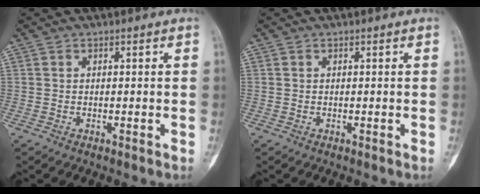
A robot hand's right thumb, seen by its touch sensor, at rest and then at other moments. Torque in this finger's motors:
{"motor_torque": [-0.52, -0.24, 0.07, 0.14, 0.06]}